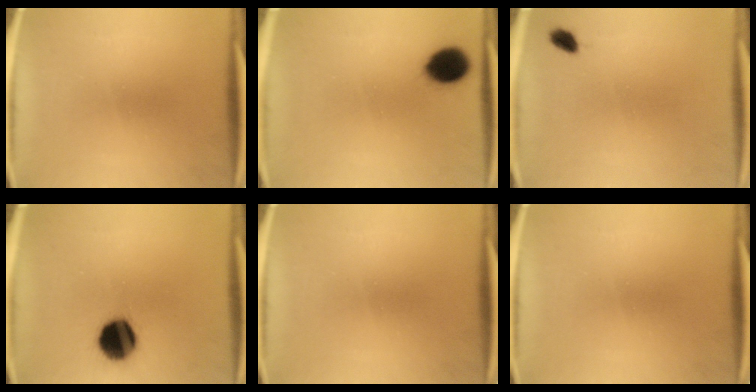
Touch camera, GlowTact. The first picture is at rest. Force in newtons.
{"total": 9.6}
{"total": 1.9}
{"total": 13.4}
{"total": 0.0}
{"total": 0.0}